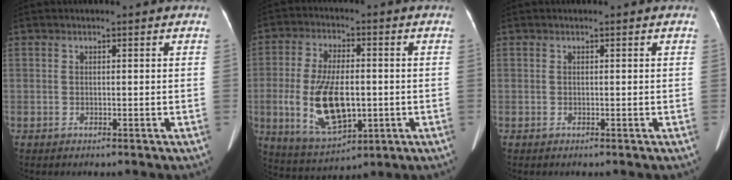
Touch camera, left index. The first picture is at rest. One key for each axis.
{"total": 13.2, "fx": -2.1, "fy": 6.0, "fz": 11.6, "tx": -0.231, "ty": -0.006, "tz": -0.022}
{"total": 0.0}